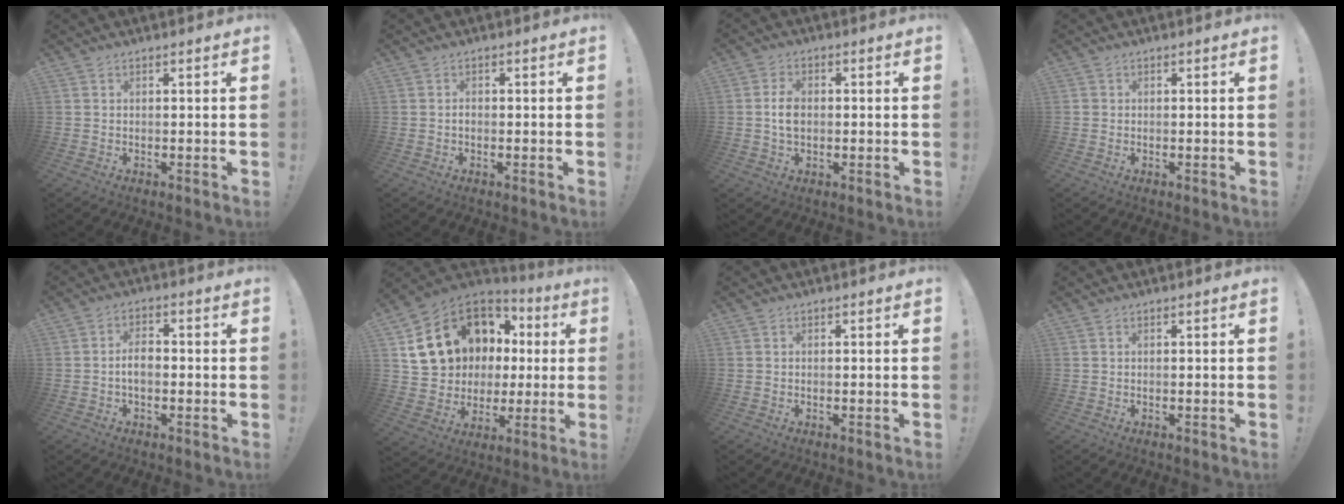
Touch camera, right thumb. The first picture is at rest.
{"total": 0.8, "force": [-0.2, 0.6, 0.4], "torque": [-0.004, 0.001, -0.004]}
{"total": 5.4, "force": [-0.3, 3.6, 4.0], "torque": [-0.056, 0.003, -0.008]}
{"total": 0.7, "force": [0.0, 0.7, 0.1], "torque": [-0.009, 0.004, 0.002]}
{"total": 4.7, "force": [-0.7, 2.5, 3.9], "torque": [-0.072, 0.006, -0.015]}
{"total": 17.9, "force": [6.5, 14.3, 8.5], "torque": [-0.132, -0.032, 0.155]}
{"total": 0.0}
{"total": 0.0}